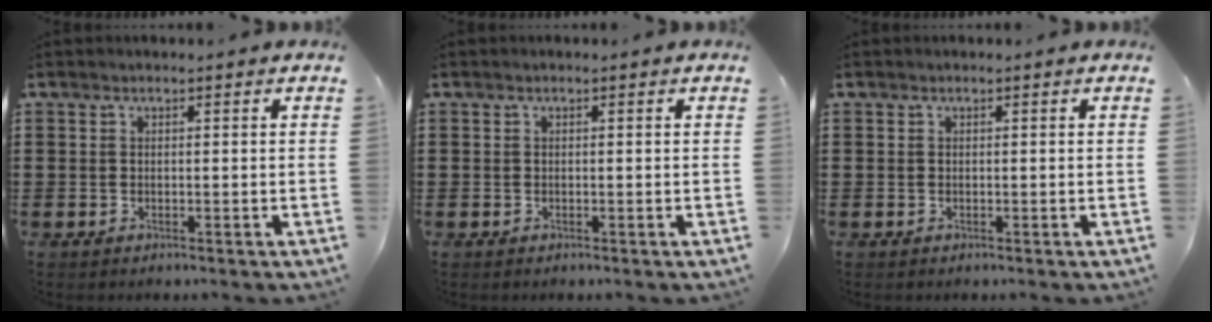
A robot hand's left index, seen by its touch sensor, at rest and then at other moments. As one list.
[{"total": 0.0}, {"total": 0.0}]